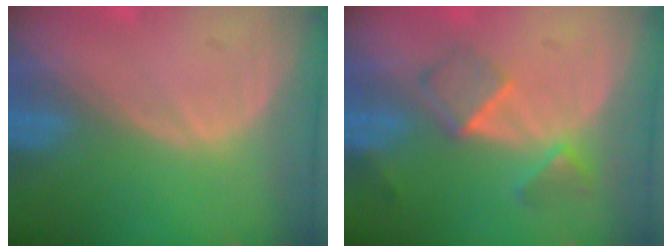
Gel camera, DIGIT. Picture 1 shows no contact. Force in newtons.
{"total": 5.6, "press": 4.9, "slide": 2.7}